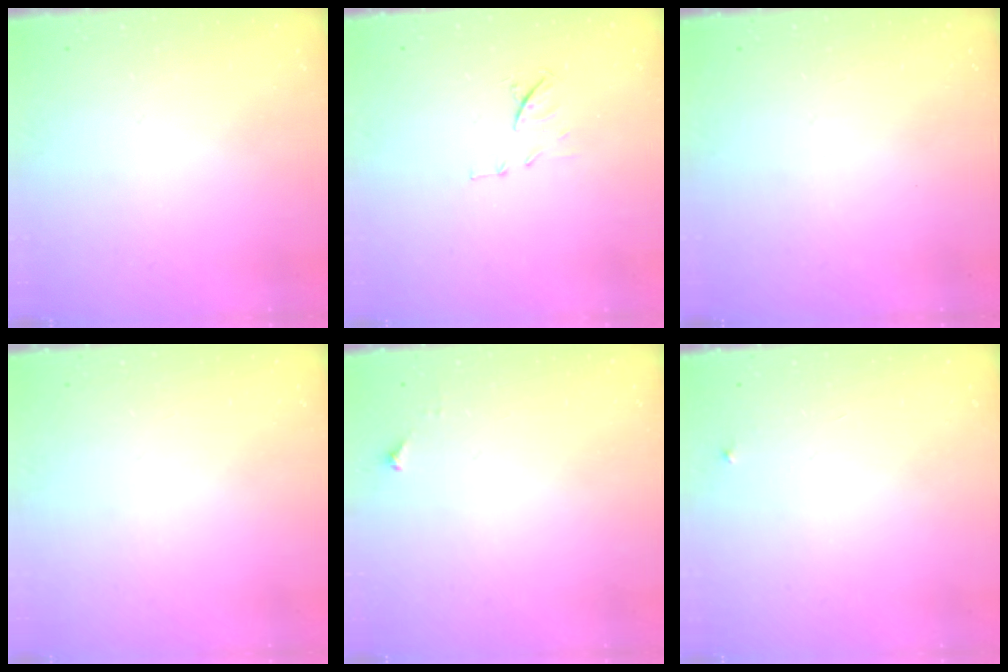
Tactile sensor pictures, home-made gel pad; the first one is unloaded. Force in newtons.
{"total": 7.1, "press": 6.9, "slide": 1.3}
{"total": 0.0}
{"total": 0.0}
{"total": 3.4, "press": 3.4, "slide": 0.4}
{"total": 2.1, "press": 2.1, "slide": 0.1}